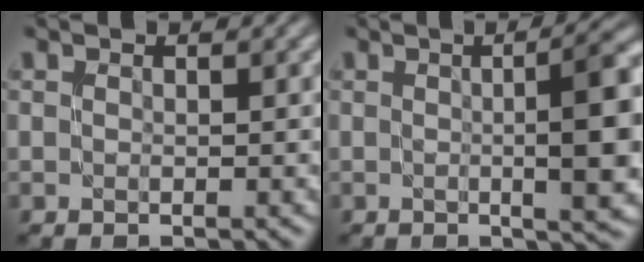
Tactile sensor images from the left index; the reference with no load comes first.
{"total": 10.0, "force": [0.4, 2.9, 9.6], "torque": [-0.094, 0.012, 0.004]}